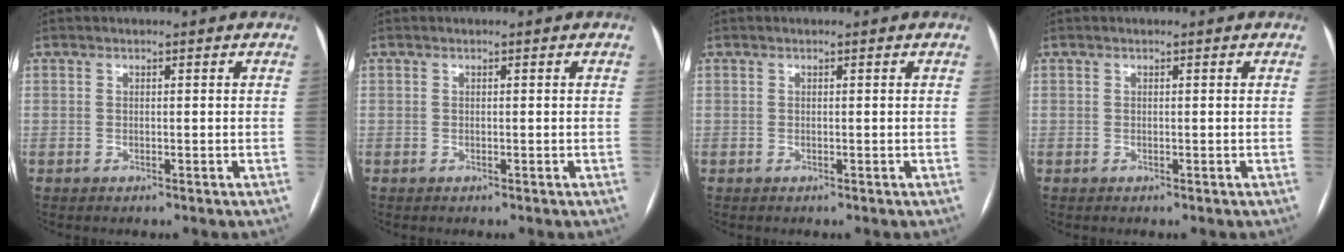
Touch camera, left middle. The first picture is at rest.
{"total": 0.0}
{"total": 0.0}
{"total": 0.0}